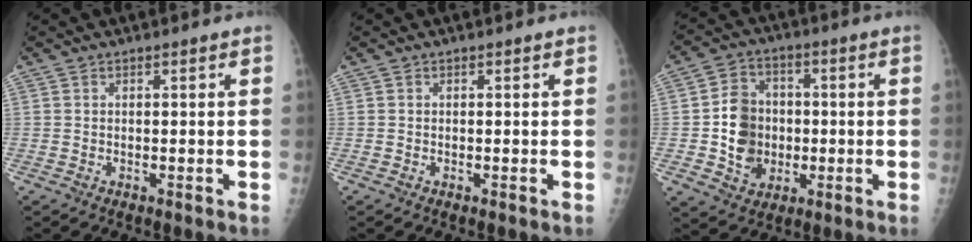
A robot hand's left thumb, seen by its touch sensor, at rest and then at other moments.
{"total": 0.0}
{"total": 11.3, "force": [-1.0, 9.5, 6.0], "torque": [-0.071, 0.009, -0.017]}